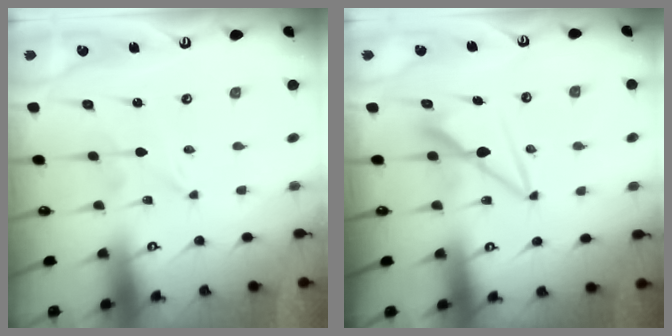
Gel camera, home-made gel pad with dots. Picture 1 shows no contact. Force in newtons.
{"total": 8.0, "press": 8.0, "slide": 0.1}